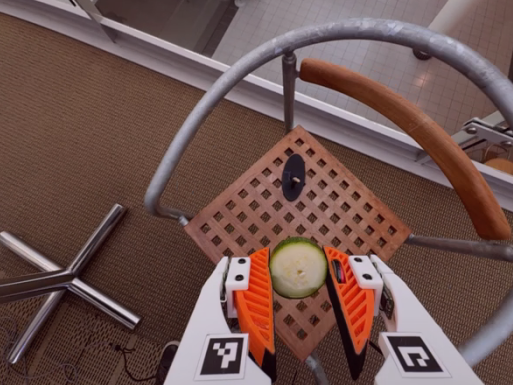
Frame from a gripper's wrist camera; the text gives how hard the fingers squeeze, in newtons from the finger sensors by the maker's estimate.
{"total": 9.6, "left": 9.9, "right": 9.3}